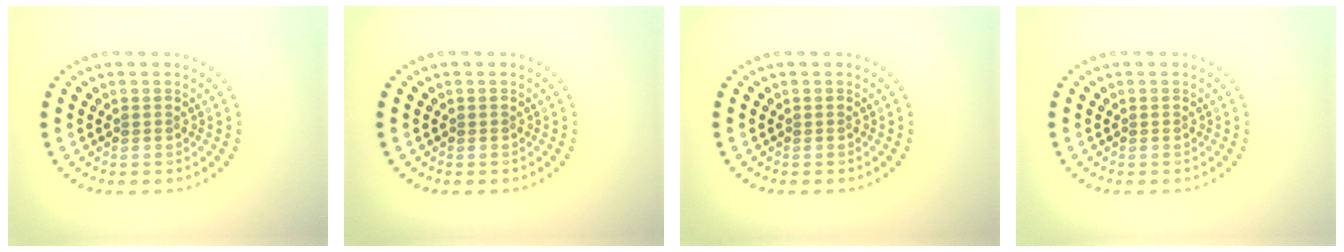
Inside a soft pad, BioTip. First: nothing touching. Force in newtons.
{"total": 0.0}
{"total": 0.0}
{"total": 0.0}